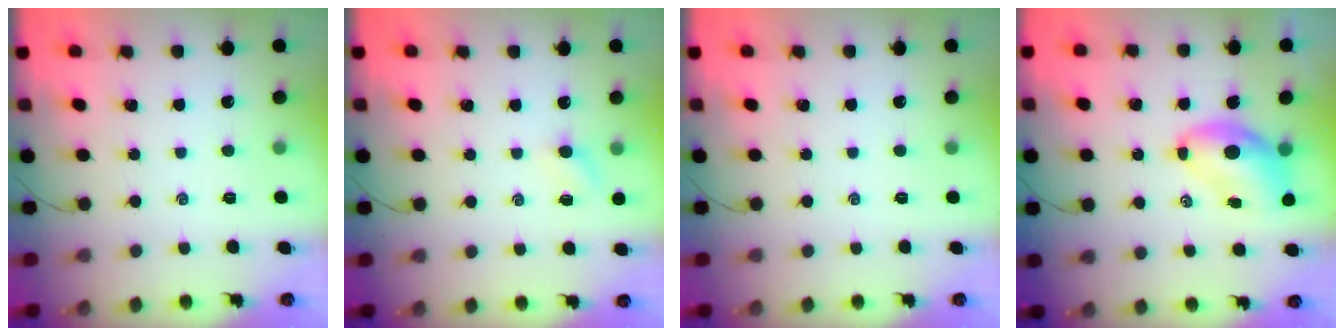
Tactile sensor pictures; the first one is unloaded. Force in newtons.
{"total": 3.6, "press": 3.4, "slide": 1.3}
{"total": 0.0}
{"total": 7.7, "press": 7.3, "slide": 2.2}